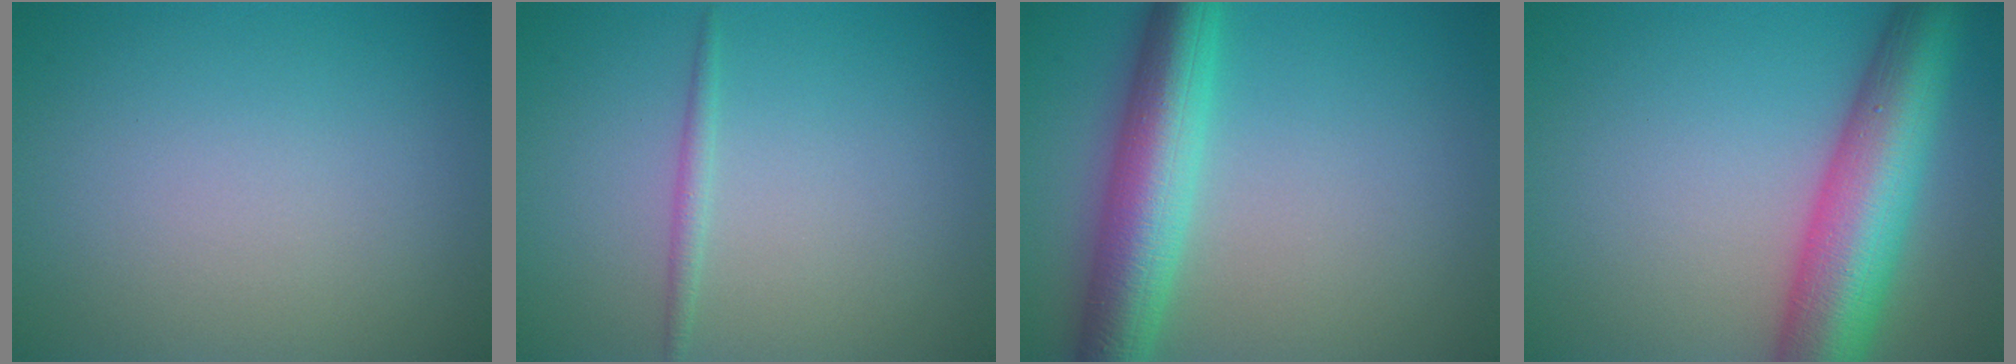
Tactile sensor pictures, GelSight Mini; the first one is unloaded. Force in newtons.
{"total": 1.0, "press": 1.0, "slide": 0.0}
{"total": 7.0, "press": 7.0, "slide": 0.1}
{"total": 10.1, "press": 10.1, "slide": 0.3}